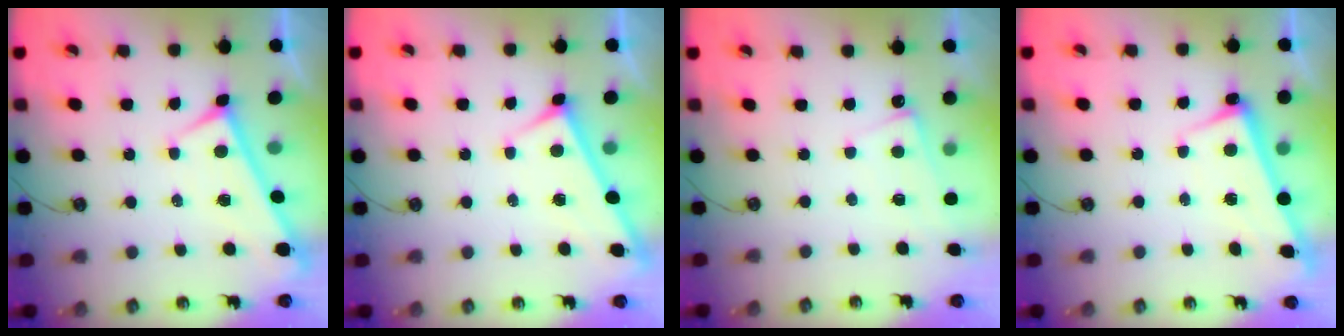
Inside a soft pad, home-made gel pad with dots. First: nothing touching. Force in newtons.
{"total": 2.9, "press": 2.9, "slide": 0.3}
{"total": 1.5, "press": 1.5, "slide": 0.3}
{"total": 2.8, "press": 2.7, "slide": 0.4}